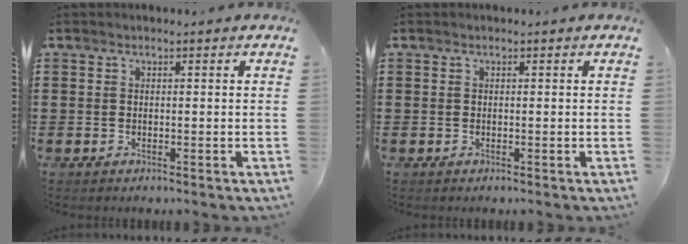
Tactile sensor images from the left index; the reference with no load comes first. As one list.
[{"total": 0.0}]